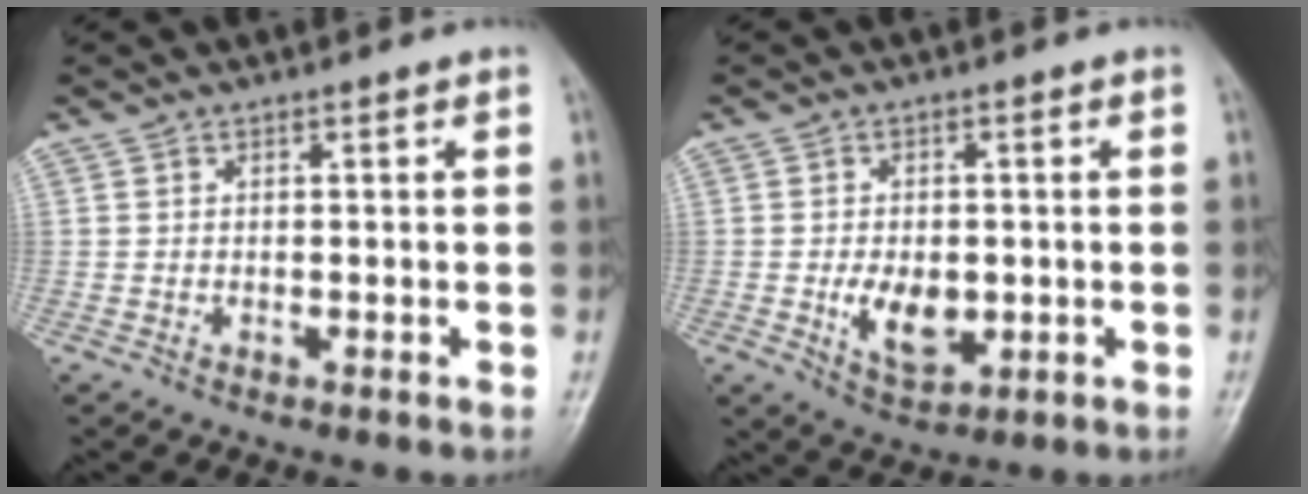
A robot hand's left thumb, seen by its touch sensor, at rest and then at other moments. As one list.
[{"total": 7.5, "force": [-1.3, 4.8, 5.6], "torque": [-0.078, -0.007, -0.014]}]